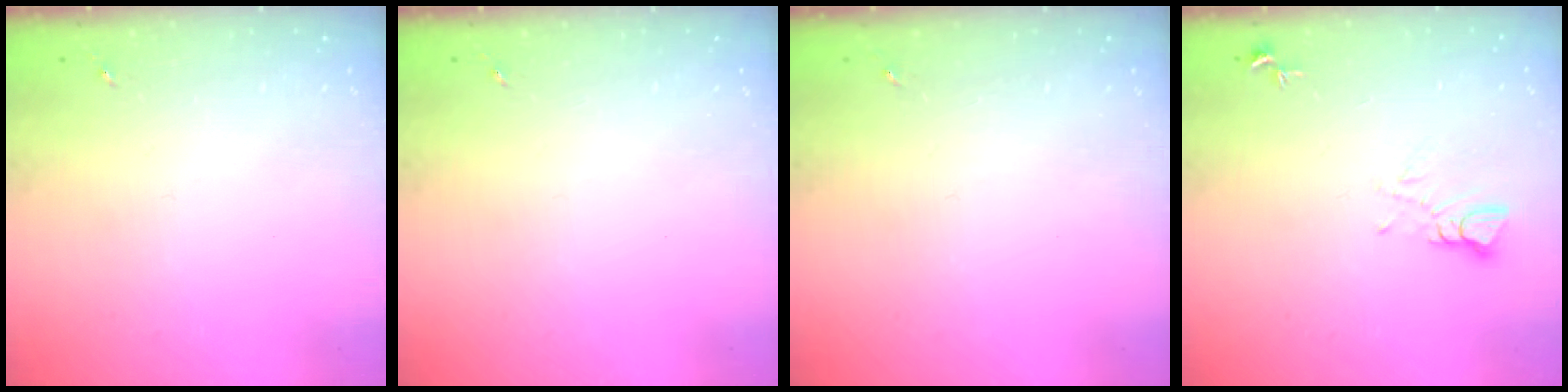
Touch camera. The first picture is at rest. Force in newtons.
{"total": 0.0}
{"total": 0.0}
{"total": 3.5, "press": 3.5, "slide": 0.3}